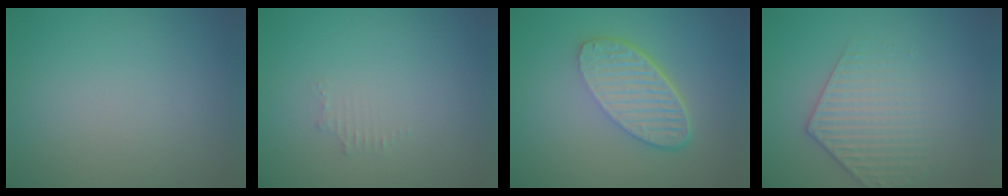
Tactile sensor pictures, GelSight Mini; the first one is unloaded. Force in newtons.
{"total": 0.9, "press": 0.8, "slide": 0.1}
{"total": 5.9, "press": 4.2, "slide": 4.1}
{"total": 3.2, "press": 2.9, "slide": 1.2}